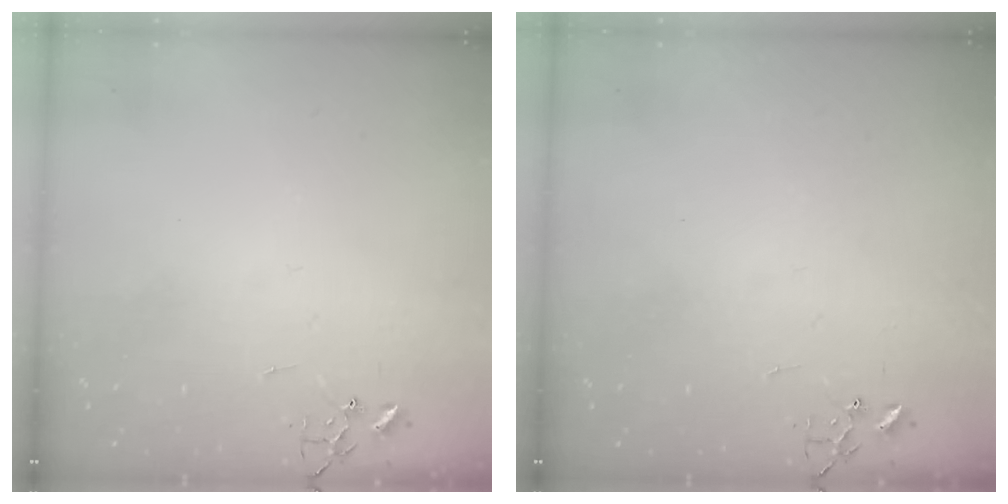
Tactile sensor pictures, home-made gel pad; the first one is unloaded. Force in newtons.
{"total": 0.0}